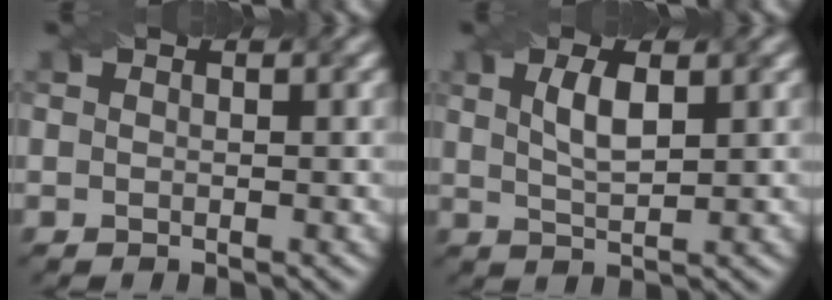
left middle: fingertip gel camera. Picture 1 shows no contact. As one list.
[{"total": 2.9, "force": [0.9, 1.0, 2.6], "torque": [-0.055, 0.003, 0.021]}]